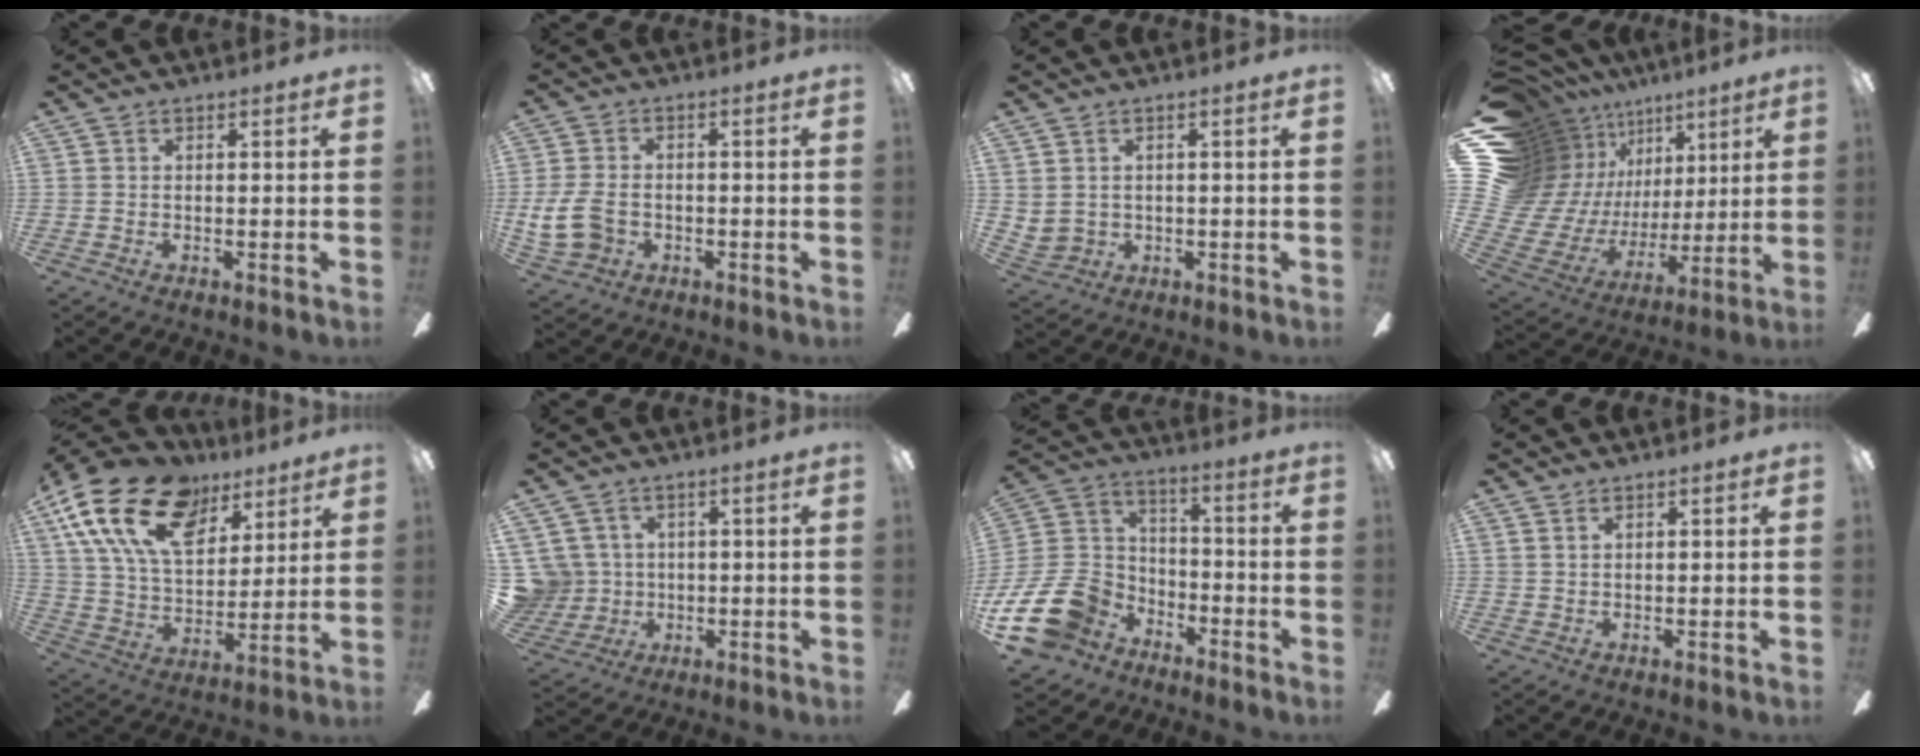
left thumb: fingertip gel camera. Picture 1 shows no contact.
{"total": 8.5, "force": [-1.8, 6.4, 5.3], "torque": [-0.126, 0.014, -0.033]}
{"total": 2.8, "force": [1.6, 2.3, 0.2], "torque": [-0.012, -0.003, 0.031]}
{"total": 18.8, "force": [8.7, 14.8, 7.6], "torque": [-0.169, -0.099, 0.207]}
{"total": 22.2, "force": [12.8, 12.4, 13.2], "torque": [-0.260, -0.056, 0.232]}
{"total": 7.4, "force": [1.8, 7.1, 0.9], "torque": [-0.053, -0.007, 0.041]}
{"total": 17.8, "force": [-8.8, 12.6, 8.9], "torque": [-0.206, 0.050, -0.148]}
{"total": 1.1, "force": [1.0, 0.5, 0.2], "torque": [-0.004, -0.001, 0.019]}